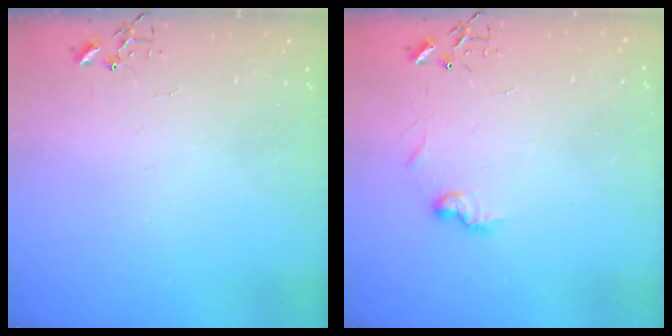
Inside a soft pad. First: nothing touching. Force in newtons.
{"total": 6.7, "press": 6.7, "slide": 0.3}